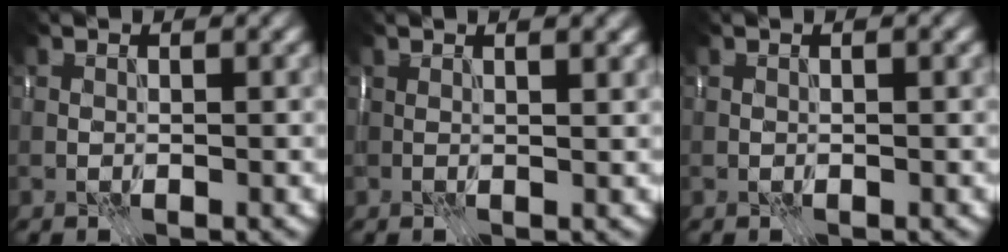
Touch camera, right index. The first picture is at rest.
{"total": 2.3, "force": [1.3, 0.5, 1.8], "torque": [-0.013, 0.002, 0.010]}
{"total": 0.6, "force": [0.2, -0.1, 0.5], "torque": [-0.009, 0.000, 0.004]}